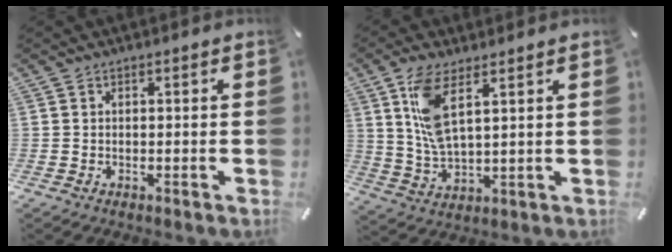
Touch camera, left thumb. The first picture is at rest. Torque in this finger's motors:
{"motor_torque": [0.46, -0.17, 0.30, 0.04, 0.03]}